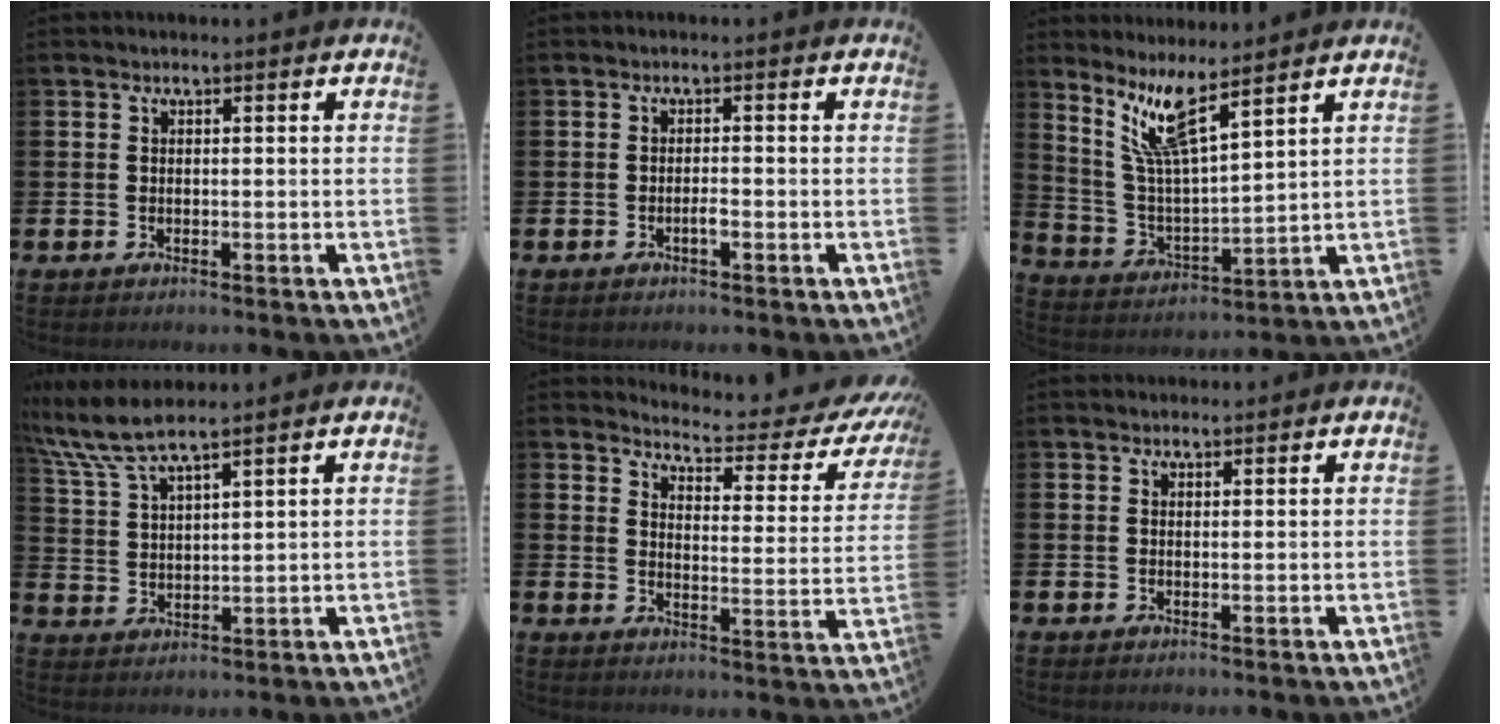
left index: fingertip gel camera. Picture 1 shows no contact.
{"total": 1.1, "force": [-0.6, 0.3, 0.9], "torque": [-0.019, -0.001, -0.012]}
{"total": 8.5, "force": [6.6, 1.0, 5.2], "torque": [-0.129, -0.026, 0.116]}
{"total": 7.3, "force": [6.6, 0.7, 3.1], "torque": [-0.088, -0.021, 0.120]}
{"total": 4.2, "force": [3.8, 0.7, 1.5], "torque": [-0.040, -0.042, 0.054]}
{"total": 1.1, "force": [1.1, 0.4, 0.2], "torque": [0.005, -0.001, 0.018]}